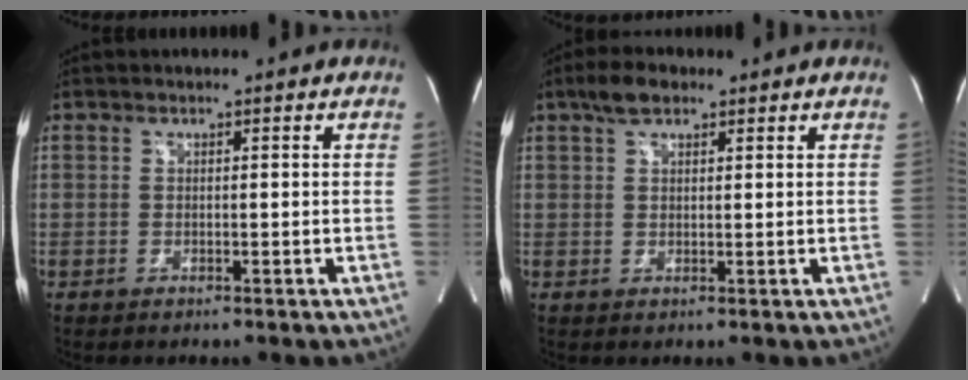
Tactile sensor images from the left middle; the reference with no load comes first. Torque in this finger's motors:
{"motor_torque": [0.16, -0.10, -0.11, -0.02]}